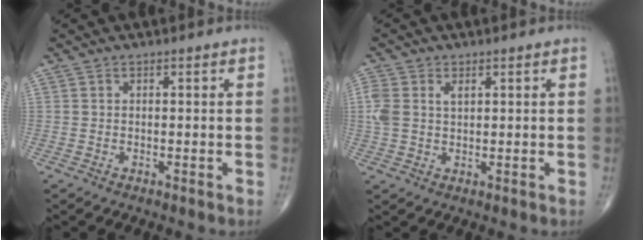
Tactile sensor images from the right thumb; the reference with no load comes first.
{"total": 5.5, "force": [1.5, 3.4, 4.0], "torque": [-0.100, 0.012, 0.034]}